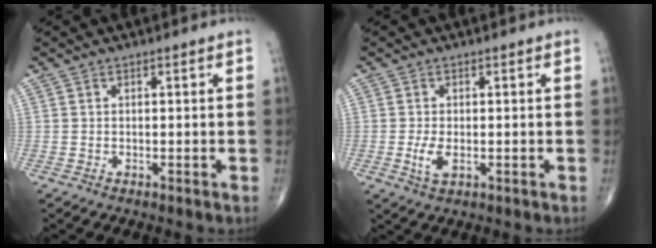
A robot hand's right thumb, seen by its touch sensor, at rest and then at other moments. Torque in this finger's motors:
{"motor_torque": [0.39, 0.53, 0.32, 0.24, 0.11]}